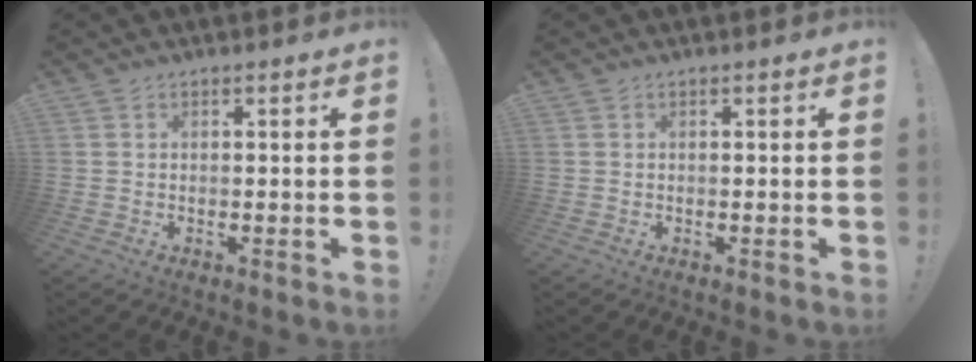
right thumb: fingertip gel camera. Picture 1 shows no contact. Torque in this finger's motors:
{"motor_torque": [0.00, 0.00, 0.00, 0.00, 0.00]}